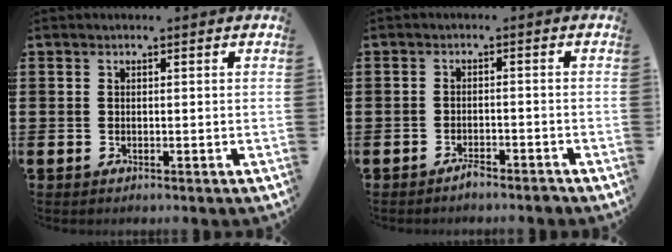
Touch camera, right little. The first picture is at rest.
{"total": 1.6, "force": [-1.5, 0.2, 0.5], "torque": [-0.012, 0.002, -0.030]}